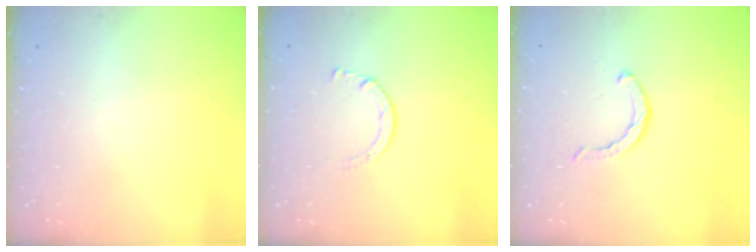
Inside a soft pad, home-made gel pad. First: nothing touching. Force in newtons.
{"total": 2.7, "press": 2.7, "slide": 0.3}
{"total": 2.7, "press": 2.7, "slide": 0.4}